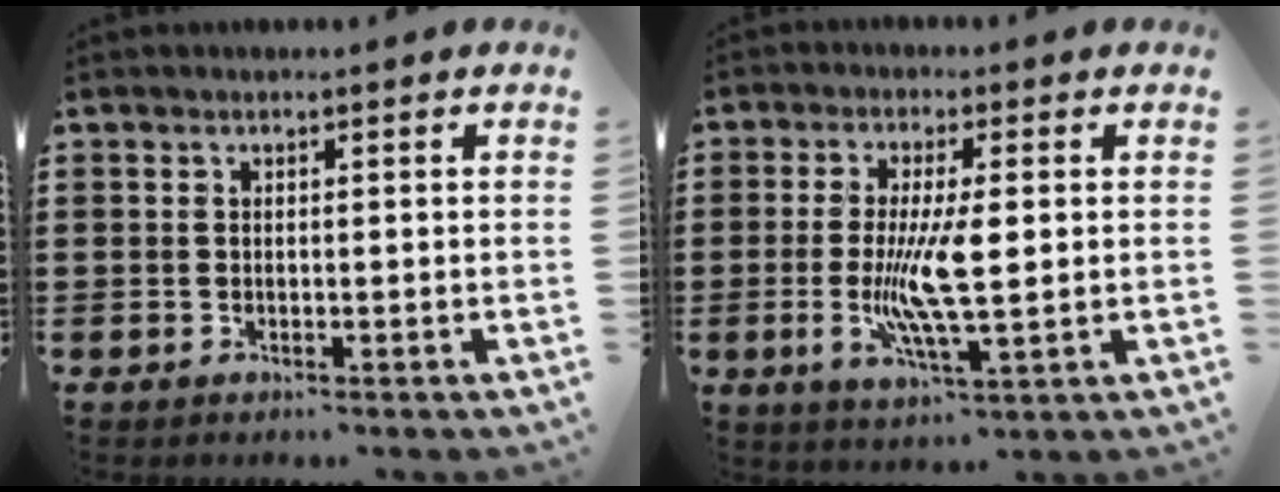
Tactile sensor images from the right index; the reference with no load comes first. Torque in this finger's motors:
{"motor_torque": [1.83, -0.31, 0.84, 0.21]}